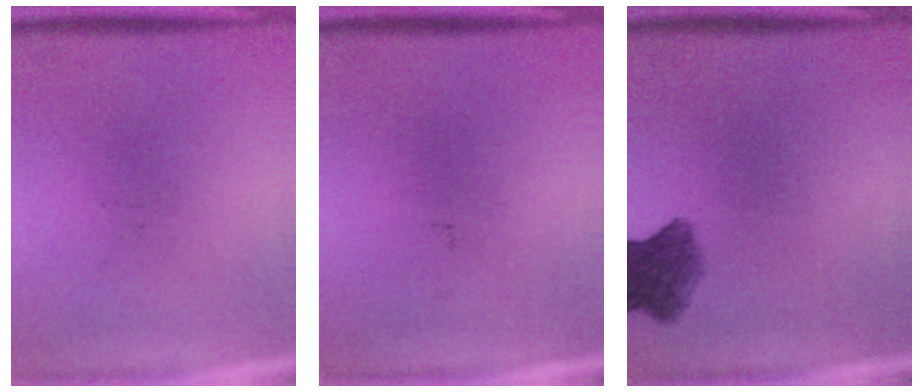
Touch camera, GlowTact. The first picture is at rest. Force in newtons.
{"total": 0.0}
{"total": 6.4}